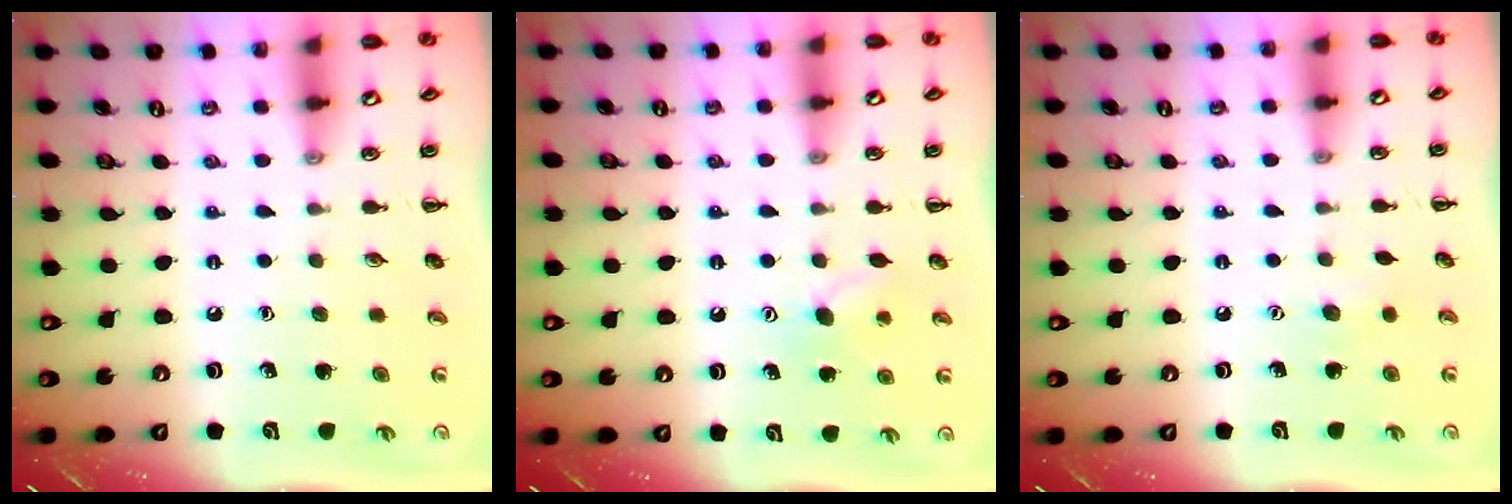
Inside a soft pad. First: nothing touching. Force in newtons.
{"total": 7.3, "press": 7.1, "slide": 1.6}
{"total": 2.9, "press": 2.8, "slide": 0.7}